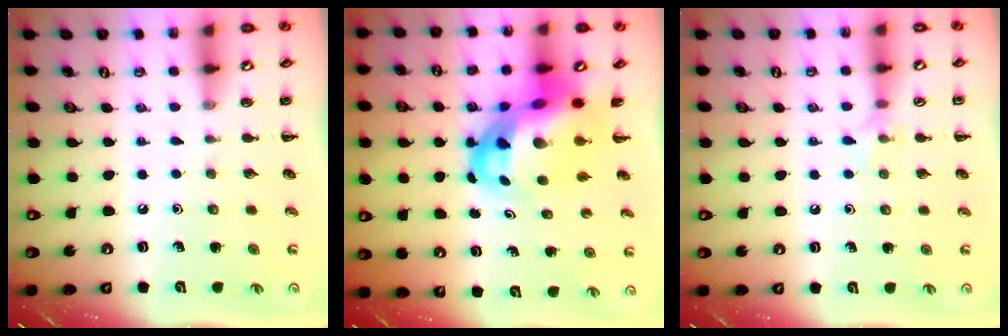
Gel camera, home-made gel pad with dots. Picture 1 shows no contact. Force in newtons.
{"total": 10.0, "press": 9.7, "slide": 2.6}
{"total": 4.5, "press": 4.4, "slide": 1.1}